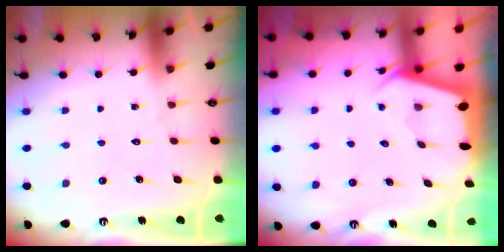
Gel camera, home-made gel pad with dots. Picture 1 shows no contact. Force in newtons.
{"total": 2.0, "press": 2.0, "slide": 0.3}